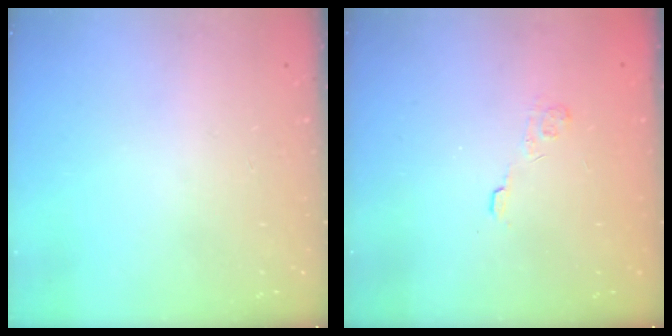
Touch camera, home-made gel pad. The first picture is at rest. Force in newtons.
{"total": 2.8, "press": 2.4, "slide": 1.5}